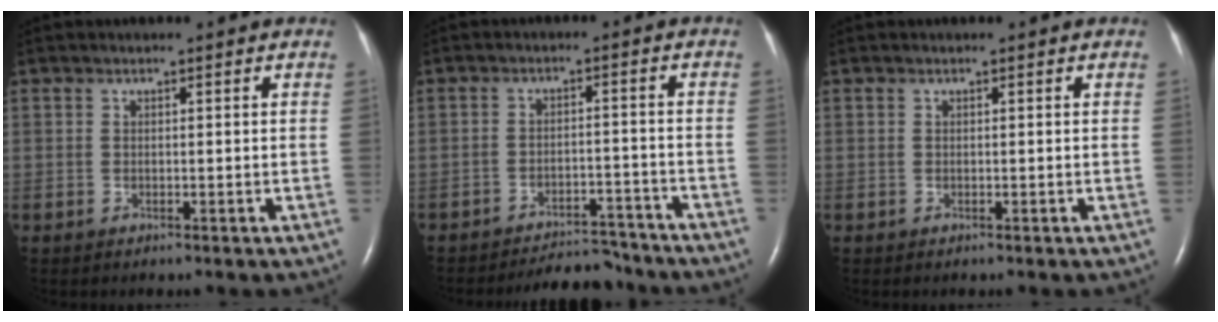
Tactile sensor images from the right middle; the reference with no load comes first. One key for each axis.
{"total": 7.7, "fx": -7.6, "fy": 1.6, "fz": 0.6, "tx": -0.005, "ty": 0.003, "tz": -0.107}
{"total": 0.0}